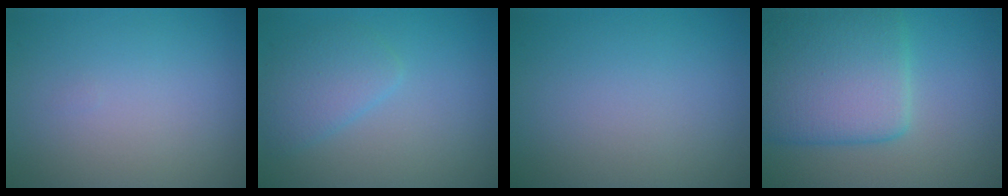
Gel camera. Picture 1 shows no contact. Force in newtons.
{"total": 2.7, "press": 2.7, "slide": 0.1}
{"total": 0.0}
{"total": 7.5, "press": 7.5, "slide": 0.2}